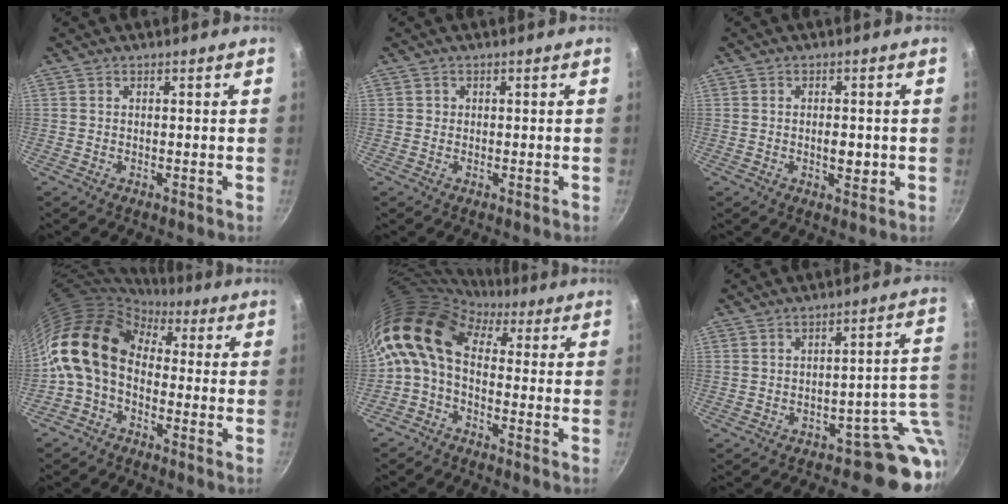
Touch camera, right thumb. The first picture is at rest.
{"total": 0.7, "force": [0.1, 0.7, 0.0], "torque": [0.005, 0.000, -0.001]}
{"total": 3.2, "force": [-0.4, 1.7, 2.8], "torque": [-0.032, -0.002, -0.006]}
{"total": 13.7, "force": [0.2, 9.6, 9.8], "torque": [-0.167, 0.029, -0.021]}
{"total": 12.8, "force": [1.1, 8.4, 9.6], "torque": [-0.183, 0.028, -0.006]}
{"total": 8.8, "force": [-2.6, 5.5, 6.4], "torque": [-0.006, 0.035, -0.040]}